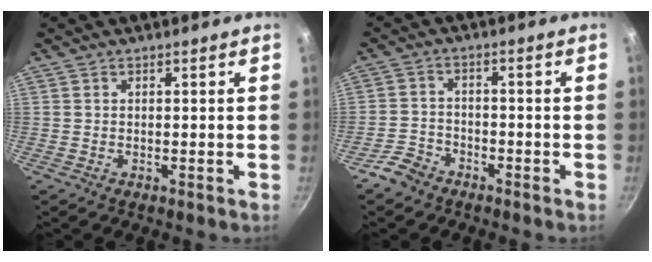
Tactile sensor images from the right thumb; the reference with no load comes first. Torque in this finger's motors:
{"motor_torque": [0.64, -0.08, -0.45, -0.18, -0.06]}